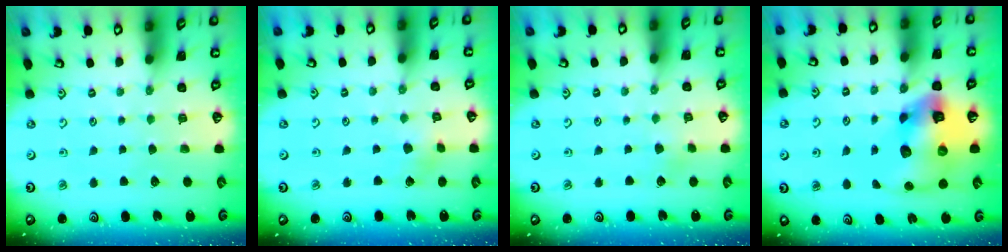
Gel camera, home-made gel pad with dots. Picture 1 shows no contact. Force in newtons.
{"total": 2.5, "press": 2.4, "slide": 0.7}
{"total": 2.9, "press": 2.9, "slide": 0.2}
{"total": 17.3, "press": 17.1, "slide": 2.6}